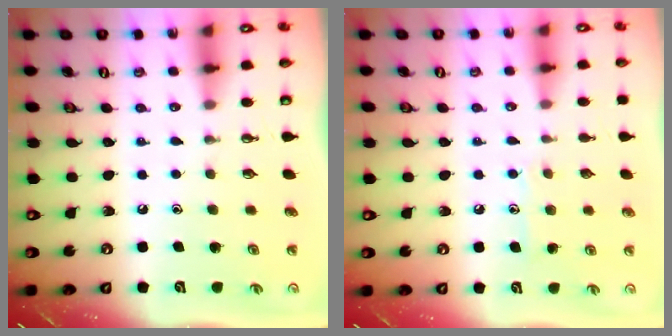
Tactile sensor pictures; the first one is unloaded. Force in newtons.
{"total": 6.9, "press": 6.9, "slide": 0.3}